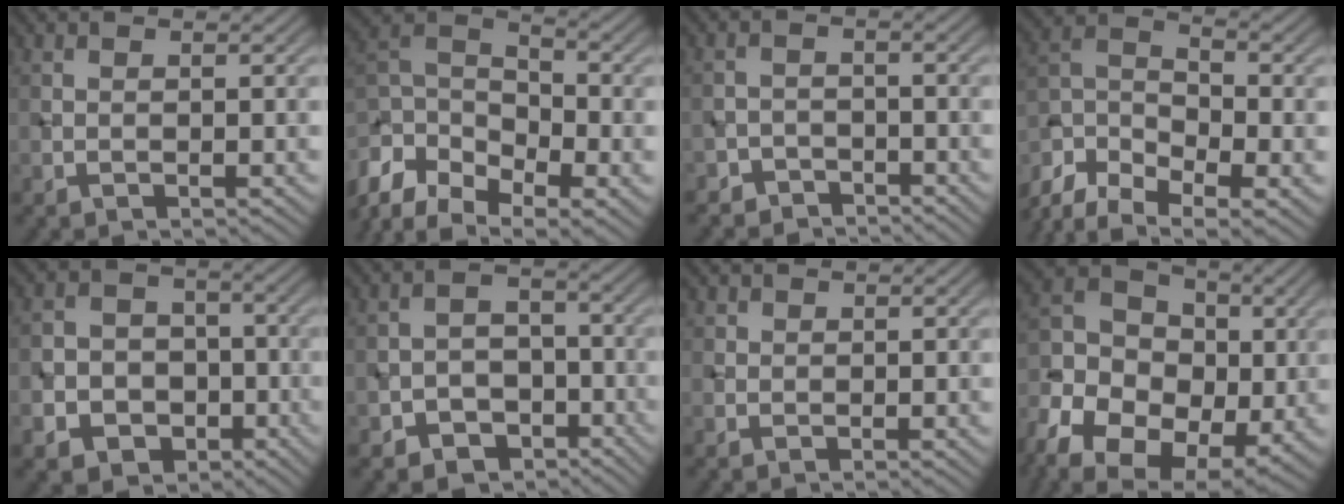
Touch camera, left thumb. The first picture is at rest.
{"total": 13.2, "force": [-7.0, 7.5, 8.3], "torque": [-0.211, -0.002, -0.126]}
{"total": 2.8, "force": [-2.4, 1.4, 0.1], "torque": [0.008, 0.004, -0.050]}
{"total": 11.6, "force": [-7.6, 4.7, 7.4], "torque": [-0.164, -0.016, -0.156]}
{"total": 8.5, "force": [-3.6, 7.1, 2.9], "torque": [-0.075, -0.016, -0.082]}
{"total": 6.7, "force": [-3.7, 5.0, 2.6], "torque": [-0.040, -0.004, -0.068]}
{"total": 1.5, "force": [0.7, 1.3, 0.2], "torque": [-0.003, -0.003, 0.012]}
{"total": 15.9, "force": [-5.6, 11.6, 9.4], "torque": [-0.239, -0.024, -0.095]}